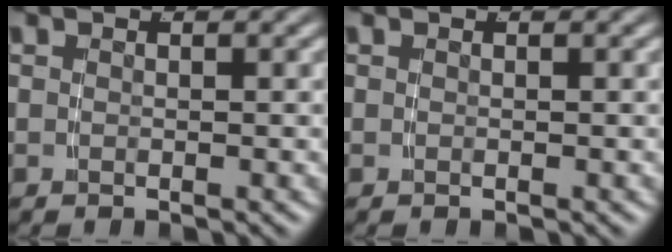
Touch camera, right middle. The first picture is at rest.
{"total": 0.0}